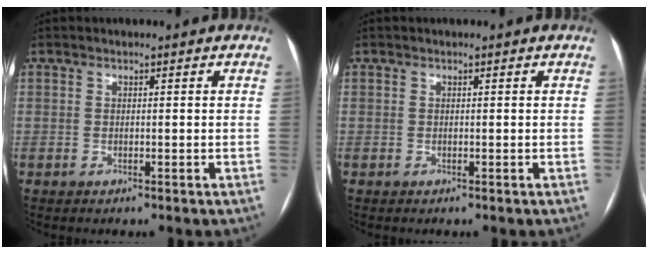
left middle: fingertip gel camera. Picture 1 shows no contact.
{"total": 0.0}